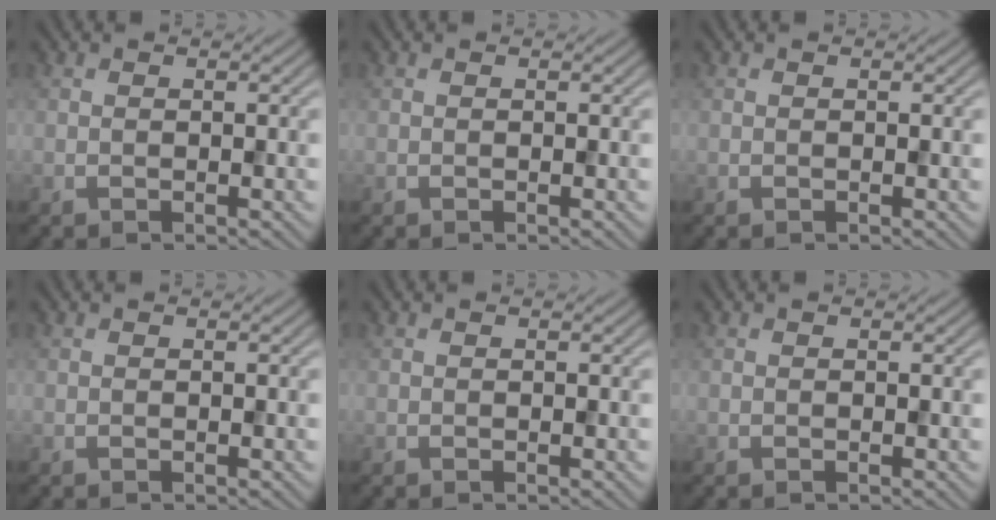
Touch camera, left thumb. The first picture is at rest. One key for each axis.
{"total": 0.0}
{"total": 0.0}
{"total": 0.0}
{"total": 0.0}
{"total": 0.0}